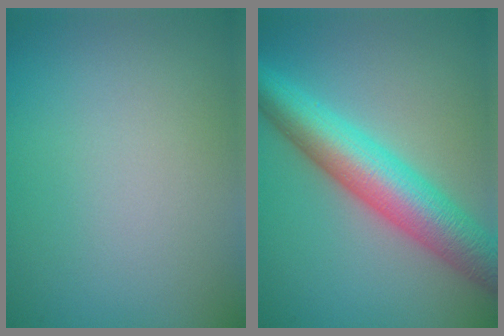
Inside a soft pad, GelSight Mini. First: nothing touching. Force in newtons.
{"total": 8.0, "press": 8.0, "slide": 0.2}